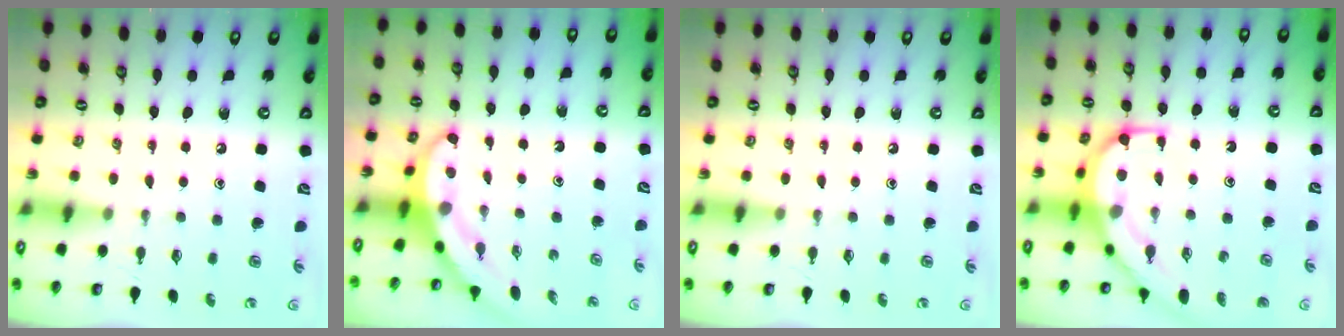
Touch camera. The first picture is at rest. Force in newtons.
{"total": 4.7, "press": 4.7, "slide": 0.6}
{"total": 0.0}
{"total": 11.1, "press": 11.1, "slide": 1.0}